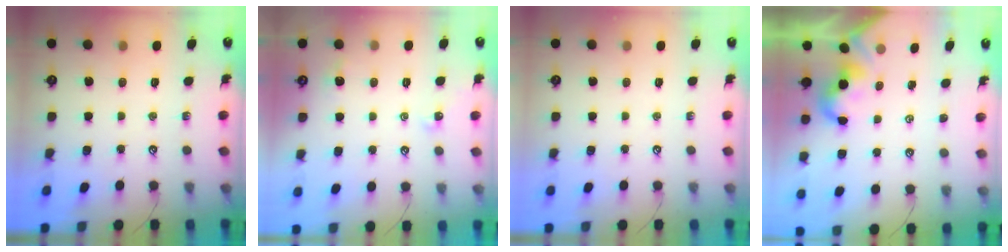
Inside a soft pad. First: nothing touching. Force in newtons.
{"total": 2.4, "press": 2.4, "slide": 0.5}
{"total": 0.0}
{"total": 1.9, "press": 1.8, "slide": 0.6}